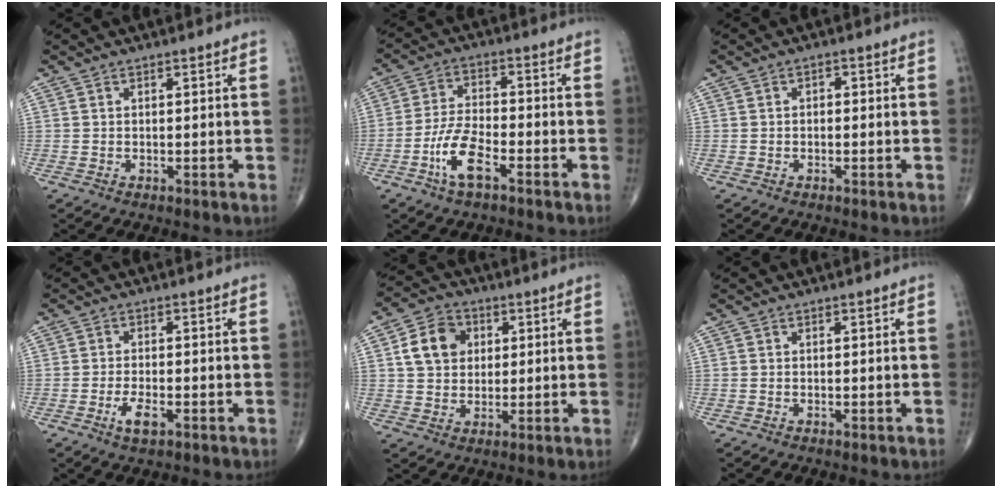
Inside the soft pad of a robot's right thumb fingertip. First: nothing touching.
{"total": 8.0, "force": [-4.0, 2.7, 6.3], "torque": [-0.131, 0.021, -0.078]}
{"total": 0.9, "force": [-0.1, 0.7, 0.6], "torque": [-0.003, 0.003, -0.006]}
{"total": 3.8, "force": [-1.7, 1.3, 3.1], "torque": [-0.061, 0.001, -0.029]}
{"total": 9.0, "force": [2.2, 7.2, 4.9], "torque": [-0.067, 0.003, 0.035]}
{"total": 0.0}